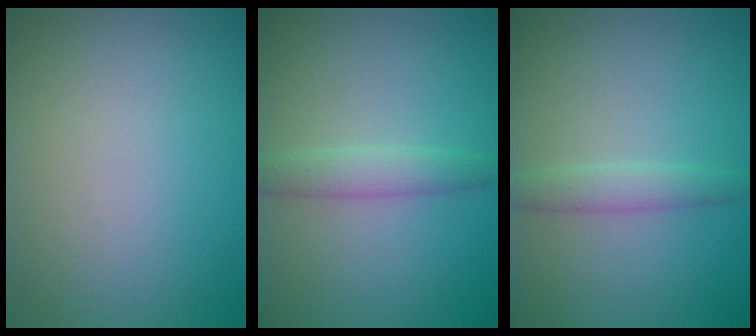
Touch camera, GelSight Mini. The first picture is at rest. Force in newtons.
{"total": 2.1, "press": 2.1, "slide": 0.1}
{"total": 1.8, "press": 1.8, "slide": 0.1}